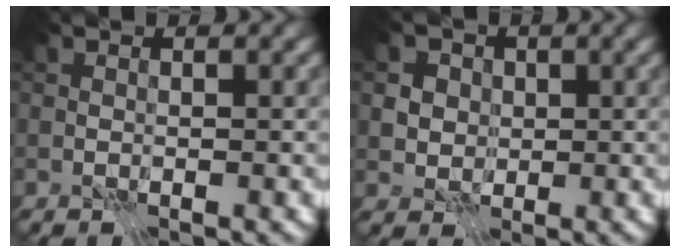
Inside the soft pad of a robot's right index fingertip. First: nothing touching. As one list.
[{"total": 5.6, "force": [1.8, 4.7, 2.5], "torque": [-0.049, 0.018, 0.017]}]